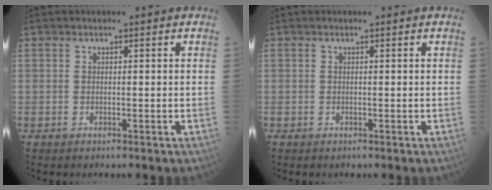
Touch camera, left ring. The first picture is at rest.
{"total": 0.0}